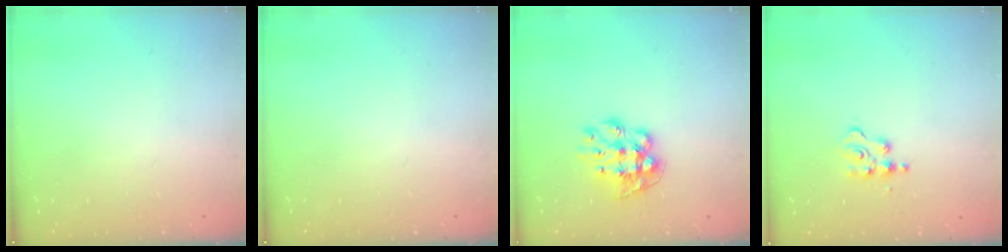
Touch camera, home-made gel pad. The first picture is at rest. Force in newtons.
{"total": 0.0}
{"total": 9.8, "press": 9.8, "slide": 0.7}
{"total": 3.9, "press": 3.8, "slide": 0.6}